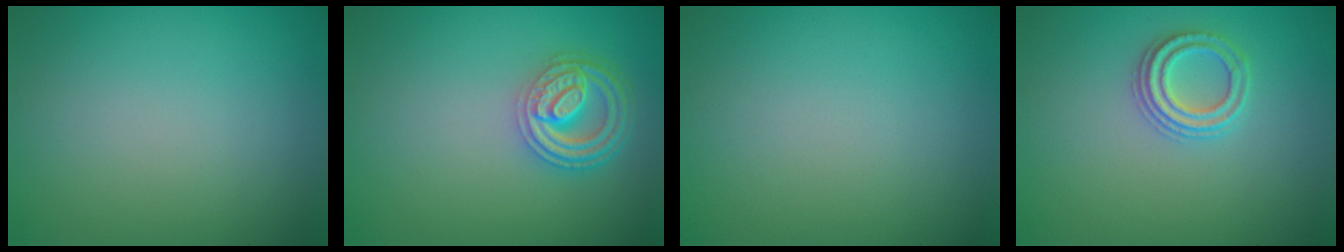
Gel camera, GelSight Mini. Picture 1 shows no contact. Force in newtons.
{"total": 4.5, "press": 4.0, "slide": 2.1}
{"total": 0.0}
{"total": 2.3, "press": 2.2, "slide": 0.8}